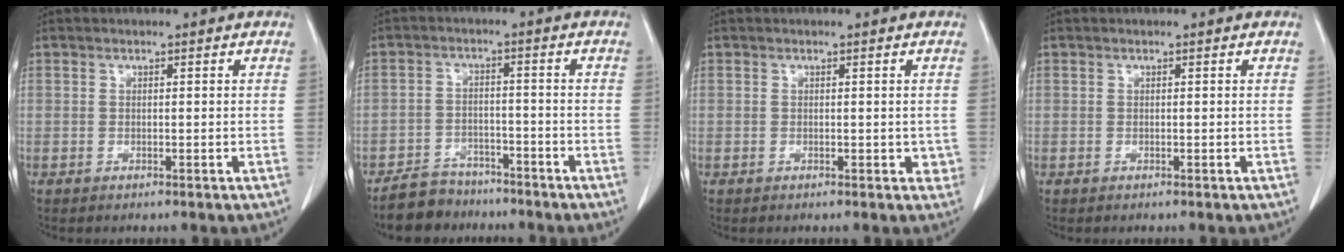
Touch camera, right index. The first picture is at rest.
{"total": 6.4, "force": [-5.4, 3.3, 0.5], "torque": [-0.011, 0.000, -0.097]}
{"total": 2.0, "force": [-0.5, 1.3, 1.5], "torque": [-0.007, 0.003, -0.007]}
{"total": 0.0}